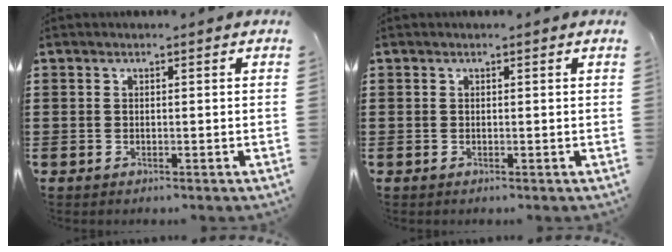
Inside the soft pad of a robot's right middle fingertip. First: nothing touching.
{"total": 0.0}